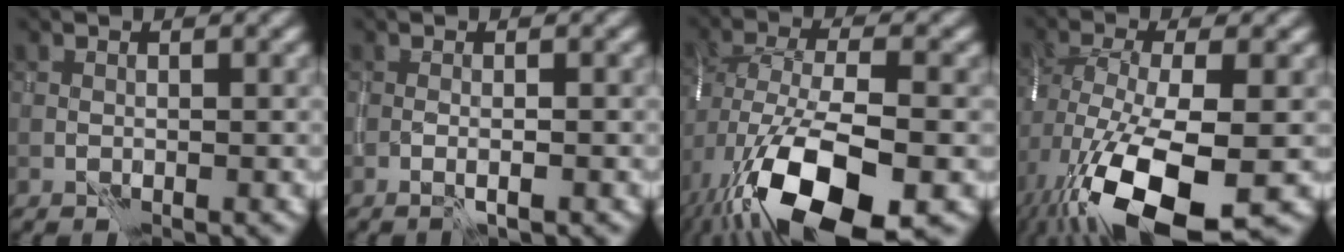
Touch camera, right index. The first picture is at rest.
{"total": 0.8, "force": [-0.4, -0.5, 0.4], "torque": [-0.005, -0.001, -0.010]}
{"total": 14.5, "force": [-6.7, 6.5, 11.1], "torque": [-0.218, -0.037, -0.110]}
{"total": 14.5, "force": [-6.6, 5.4, 11.7], "torque": [-0.234, -0.029, -0.115]}